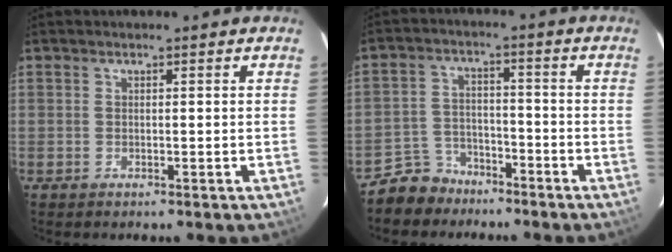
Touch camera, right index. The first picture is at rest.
{"total": 7.2, "force": [-5.9, 4.1, 0.7], "torque": [-0.035, 0.016, -0.099]}